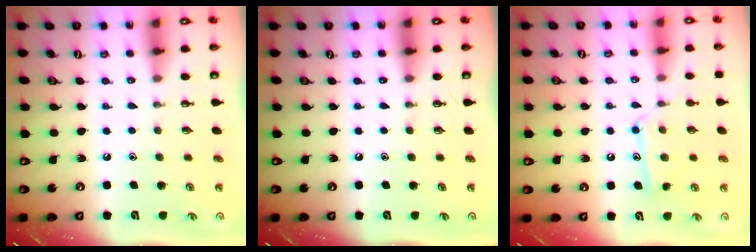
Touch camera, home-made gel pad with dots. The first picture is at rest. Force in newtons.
{"total": 0.0}
{"total": 11.4, "press": 11.3, "slide": 0.7}